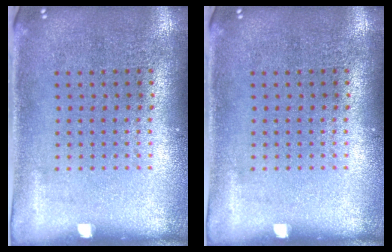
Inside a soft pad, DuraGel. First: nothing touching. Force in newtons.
{"total": 0.0}